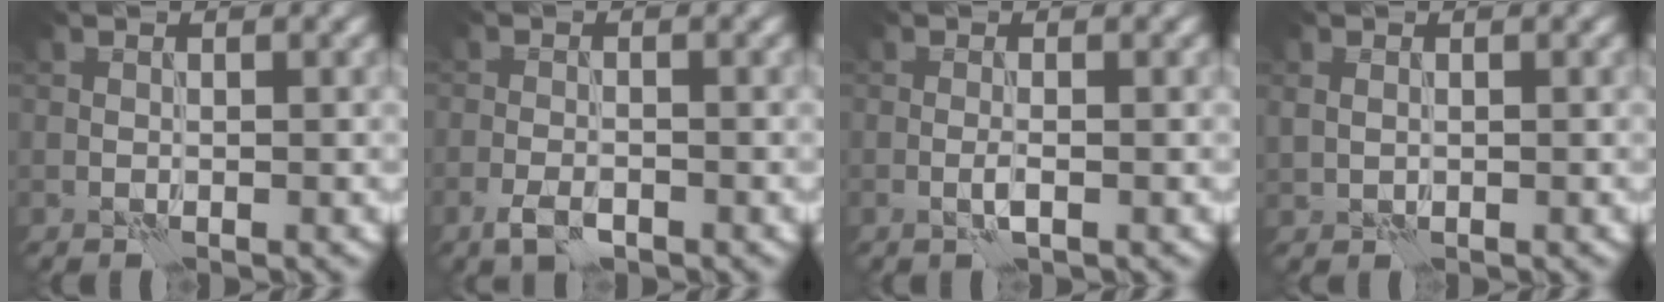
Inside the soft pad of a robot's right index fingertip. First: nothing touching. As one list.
[{"total": 2.0, "force": [-1.3, 0.9, 1.3], "torque": [-0.030, -0.002, -0.029]}, {"total": 0.9, "force": [-0.1, 0.1, 0.9], "torque": [-0.020, 0.000, -0.007]}, {"total": 0.8, "force": [0.4, 0.7, 0.3], "torque": [-0.006, -0.002, 0.009]}]